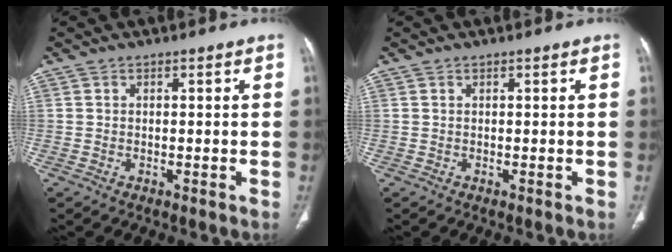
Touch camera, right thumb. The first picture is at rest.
{"total": 0.0}